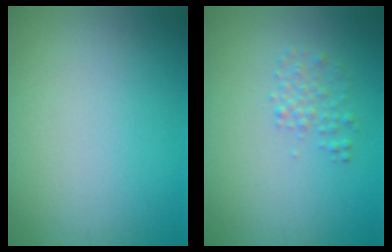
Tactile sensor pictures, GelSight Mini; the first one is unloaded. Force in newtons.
{"total": 1.5, "press": 1.5, "slide": 0.1}